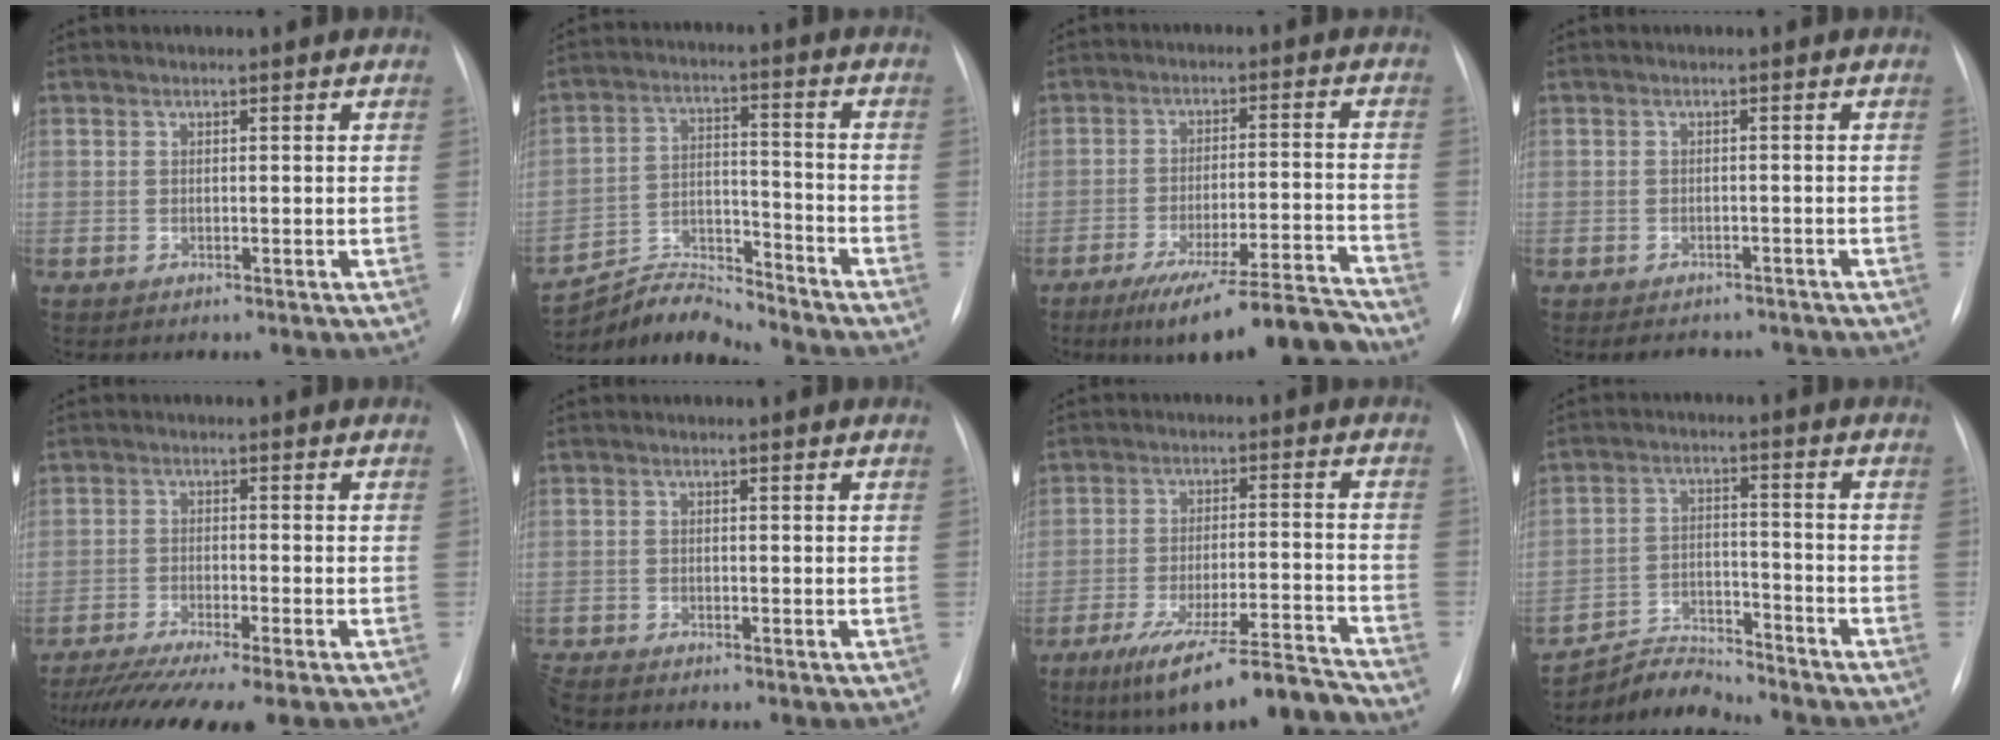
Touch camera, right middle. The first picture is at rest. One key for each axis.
{"total": 8.9, "fx": -8.9, "fy": 0.1, "fz": -0.4, "tx": 0.003, "ty": 0.030, "tz": -0.164}
{"total": 14.7, "fx": -12.8, "fy": -0.8, "fz": 7.1, "tx": -0.086, "ty": 0.009, "tz": -0.200}
{"total": 4.9, "fx": -4.4, "fy": 2.1, "fz": 1.0, "tx": -0.007, "ty": 0.005, "tz": -0.051}
{"total": 10.0, "fx": -8.2, "fy": -0.4, "fz": 5.8, "tx": -0.083, "ty": -0.024, "tz": -0.130}
{"total": 1.9, "fx": -1.8, "fy": 0.1, "fz": 0.4, "tx": -0.012, "ty": -0.010, "tz": -0.034}
{"total": 13.6, "fx": -11.5, "fy": -0.4, "fz": 7.3, "tx": -0.112, "ty": 0.001, "tz": -0.187}
{"total": 6.9, "fx": -6.9, "fy": 0.4, "fz": -0.8, "tx": 0.006, "ty": 0.011, "tz": -0.120}